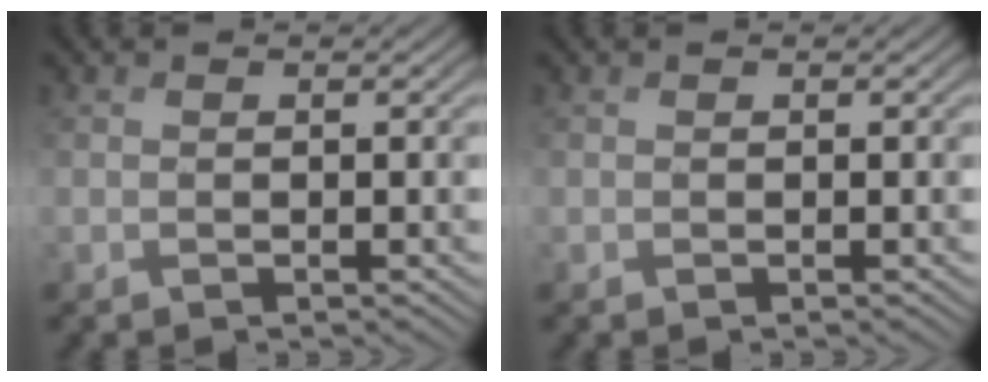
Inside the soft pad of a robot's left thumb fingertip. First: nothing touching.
{"total": 0.0}